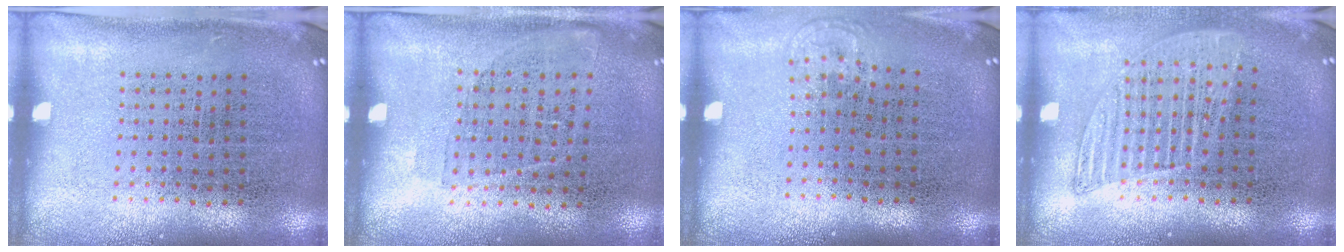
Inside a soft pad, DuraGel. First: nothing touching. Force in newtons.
{"total": 1.0, "press": 0.8, "slide": 0.5}
{"total": 0.6, "press": 0.5, "slide": 0.4}
{"total": 1.3, "press": 1.1, "slide": 0.6}